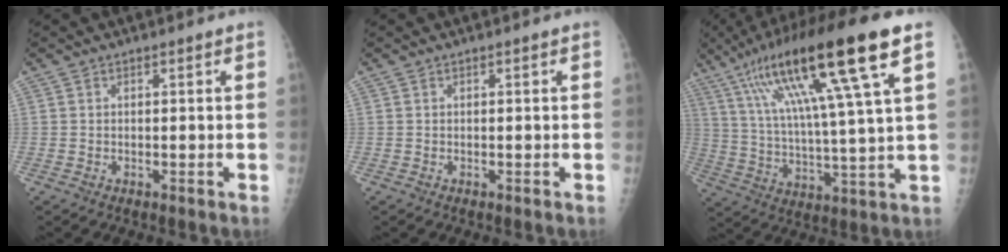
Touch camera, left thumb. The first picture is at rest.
{"total": 0.0}
{"total": 22.6, "force": [11.0, 2.0, 19.6], "torque": [-0.353, -0.009, 0.185]}